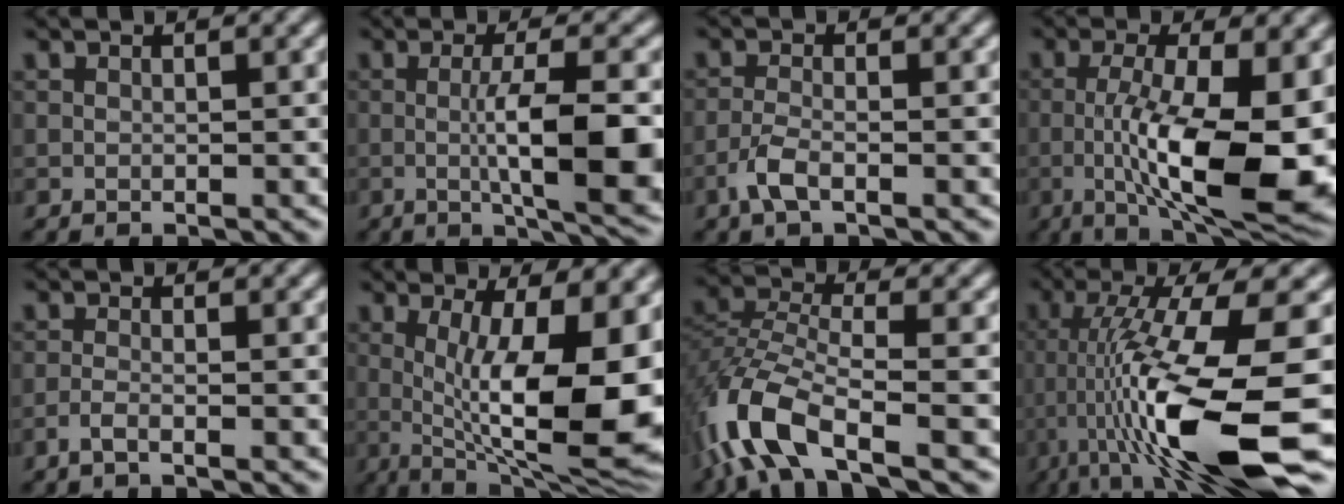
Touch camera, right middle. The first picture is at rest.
{"total": 8.8, "force": [-1.1, 1.9, 8.5], "torque": [-0.127, -0.007, -0.014]}
{"total": 2.2, "force": [-1.2, 0.7, 1.8], "torque": [-0.042, 0.001, -0.031]}
{"total": 12.5, "force": [-2.2, 3.8, 11.8], "torque": [-0.194, -0.019, -0.034]}
{"total": 1.4, "force": [-0.8, 0.3, 1.1], "torque": [-0.018, 0.003, -0.023]}
{"total": 13.2, "force": [-0.6, 4.0, 12.6], "torque": [-0.164, -0.005, -0.014]}
{"total": 8.1, "force": [-4.6, 3.2, 5.8], "torque": [-0.131, -0.002, -0.102]}
{"total": 14.2, "force": [-3.6, 2.8, 13.4], "torque": [-0.232, -0.006, -0.055]}